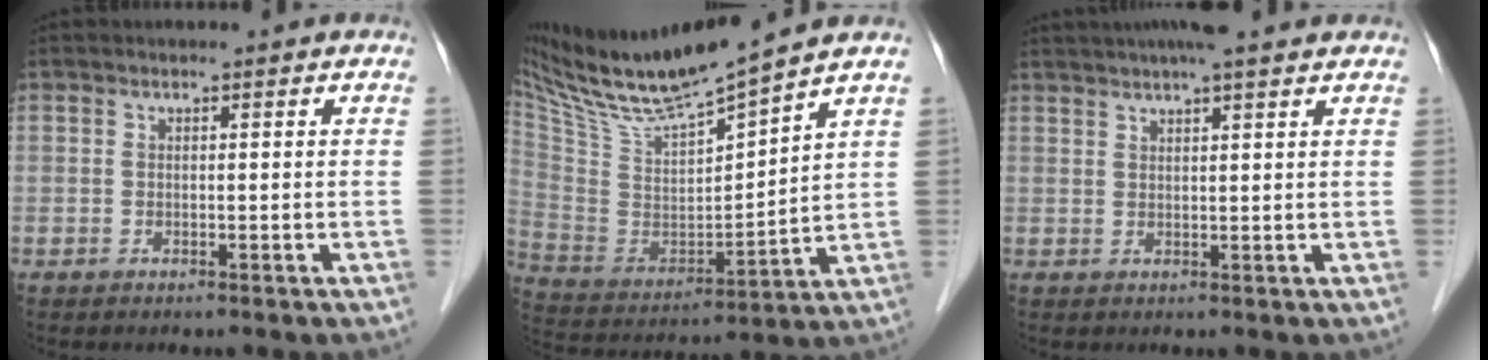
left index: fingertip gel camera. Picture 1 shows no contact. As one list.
[{"total": 17.5, "force": [14.9, 0.1, 9.1], "torque": [-0.170, 0.000, 0.282]}, {"total": 10.6, "force": [8.9, 0.7, 5.7], "torque": [-0.088, 0.035, 0.117]}]